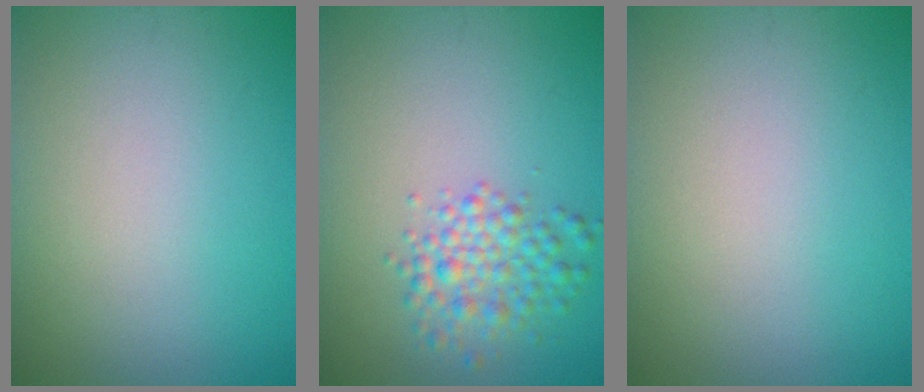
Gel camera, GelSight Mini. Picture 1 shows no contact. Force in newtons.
{"total": 3.2, "press": 3.2, "slide": 0.0}
{"total": 0.0}